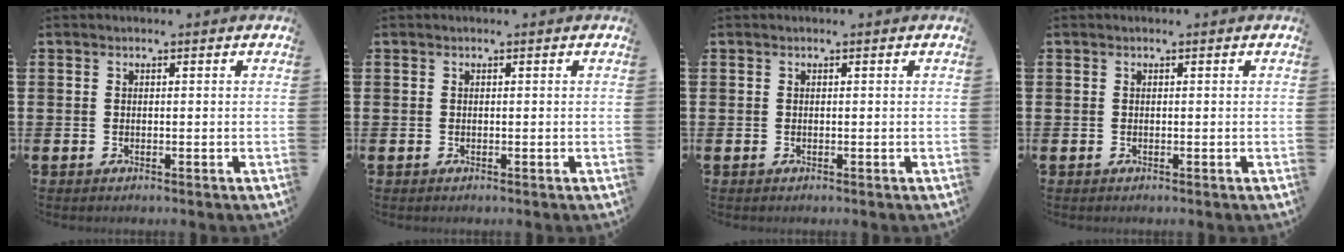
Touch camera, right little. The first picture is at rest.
{"total": 0.0}
{"total": 0.0}
{"total": 0.0}